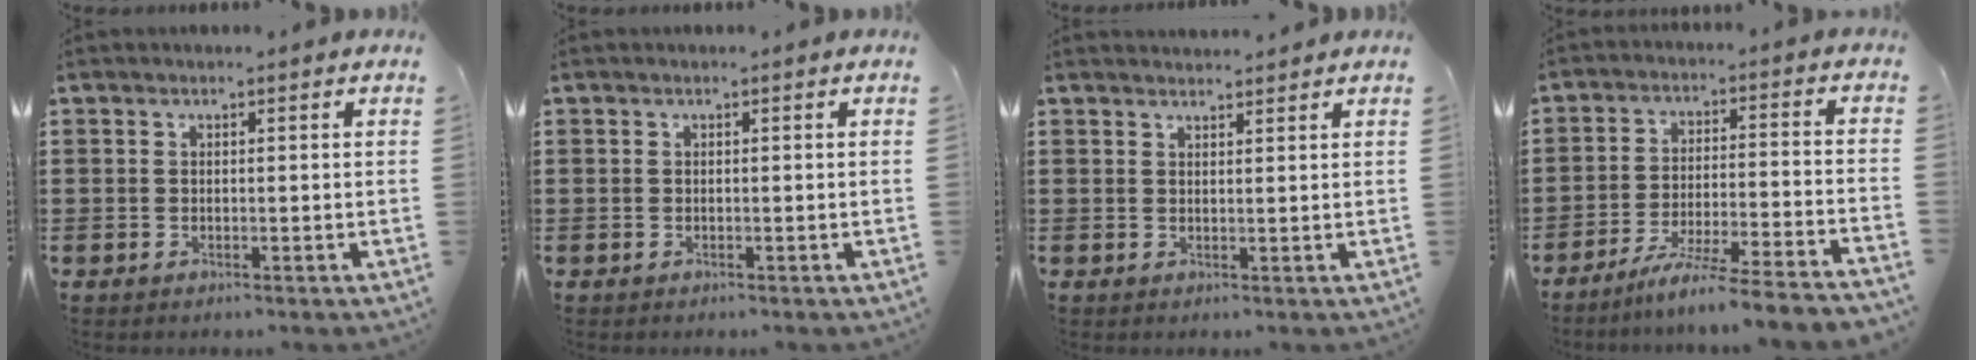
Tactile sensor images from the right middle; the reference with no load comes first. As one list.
[{"total": 0.0}, {"total": 1.5, "force": [1.5, 0.1, 0.0], "torque": [0.004, -0.002, 0.028]}, {"total": 8.0, "force": [-7.1, -1.2, 3.4], "torque": [-0.058, -0.009, -0.139]}]